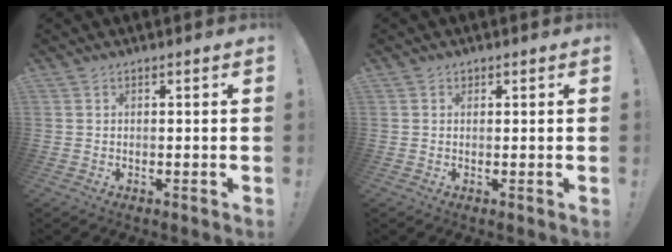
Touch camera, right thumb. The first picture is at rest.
{"total": 0.8, "force": [0.6, 0.5, 0.1], "torque": [0.004, -0.003, 0.010]}